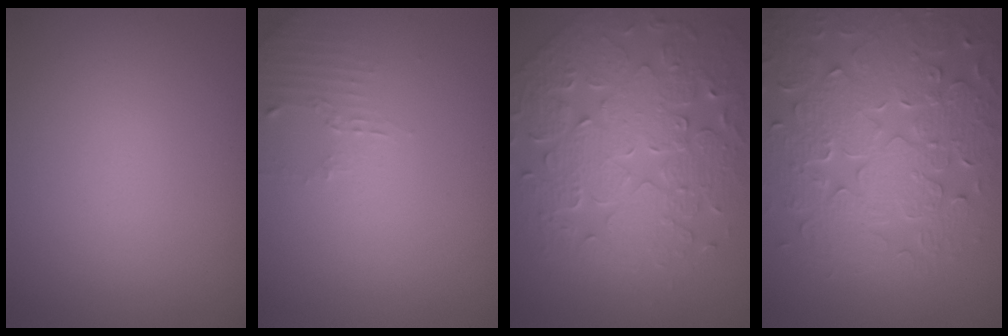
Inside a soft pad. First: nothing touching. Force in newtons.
{"total": 1.4, "press": 1.4, "slide": 0.4}
{"total": 8.9, "press": 6.5, "slide": 6.1}
{"total": 8.7, "press": 6.3, "slide": 6.0}